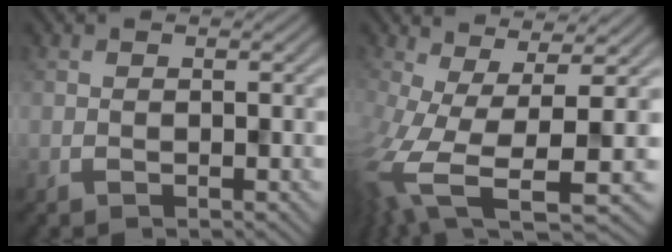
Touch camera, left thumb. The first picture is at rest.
{"total": 10.3, "force": [-3.0, 3.6, 9.1], "torque": [-0.215, -0.035, -0.035]}